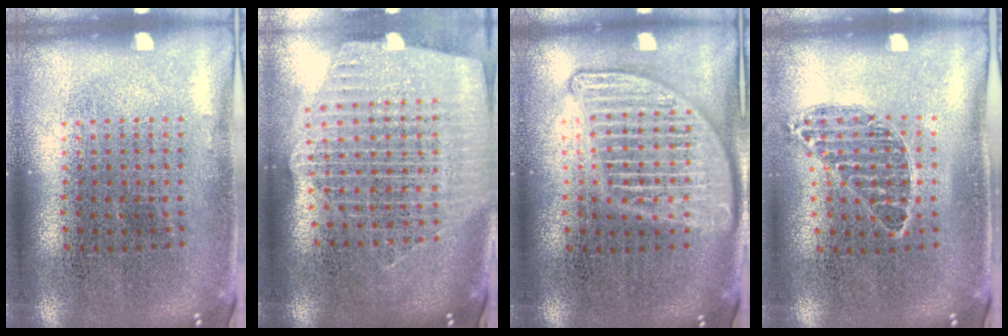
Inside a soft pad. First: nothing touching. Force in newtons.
{"total": 2.6, "press": 2.2, "slide": 1.3}
{"total": 2.7, "press": 2.7, "slide": 0.2}
{"total": 0.8, "press": 0.7, "slide": 0.3}